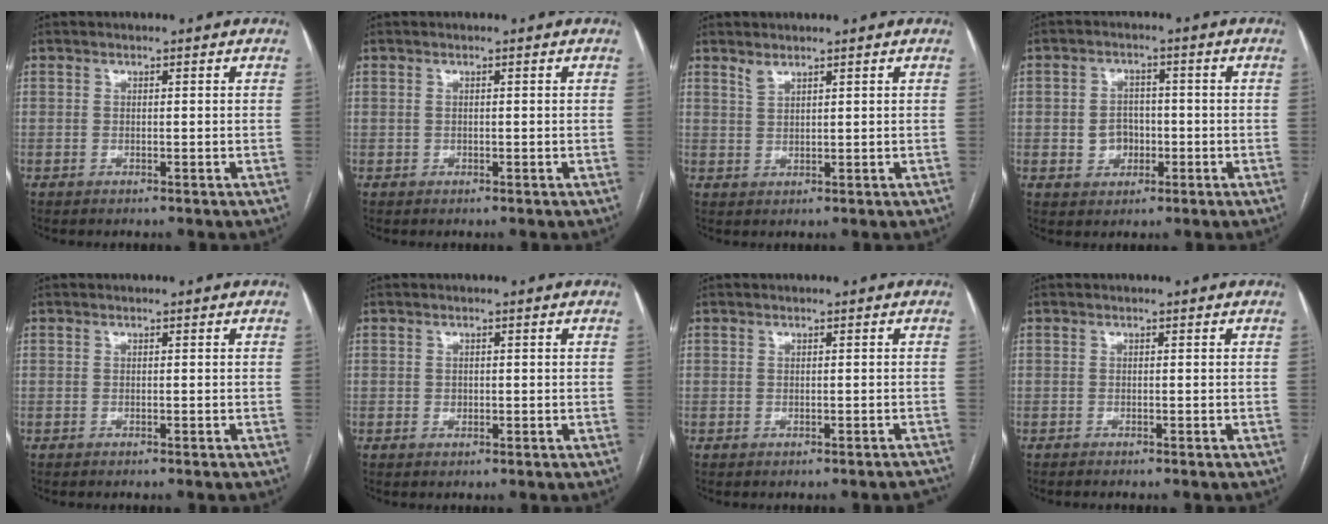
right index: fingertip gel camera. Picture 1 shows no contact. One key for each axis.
{"total": 0.0}
{"total": 1.6, "fx": 1.4, "fy": 0.3, "fz": 0.6, "tx": -0.012, "ty": -0.001, "tz": 0.032}
{"total": 4.6, "fx": -0.9, "fy": 3.9, "fz": 2.2, "tx": -0.036, "ty": 0.011, "tz": -0.008}
{"total": 1.4, "fx": -1.3, "fy": -0.1, "fz": 0.6, "tx": -0.008, "ty": -0.001, "tz": -0.016}
{"total": 0.9, "fx": -0.2, "fy": 0.7, "fz": 0.5, "tx": -0.010, "ty": 0.001, "tz": -0.001}
{"total": 2.8, "fx": -2.7, "fy": 0.5, "fz": 0.5, "tx": 0.005, "ty": -0.007, "tz": -0.029}
{"total": 2.9, "fx": -2.5, "fy": 0.1, "fz": 1.3, "tx": -0.017, "ty": -0.003, "tz": -0.030}